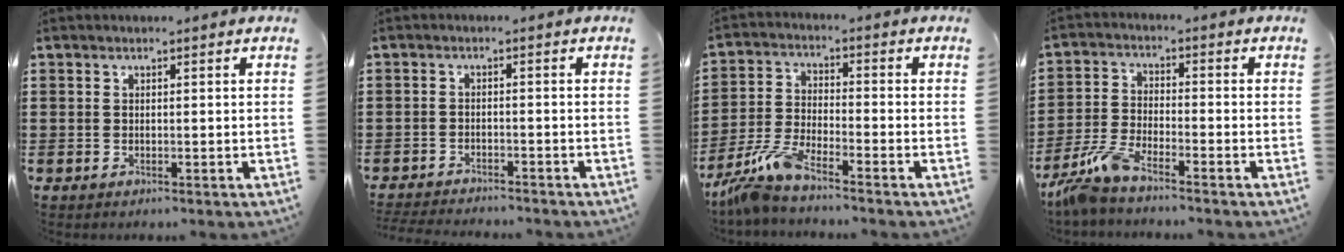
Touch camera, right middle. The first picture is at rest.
{"total": 2.4, "force": [-2.4, 0.0, 0.1], "torque": [-0.004, -0.002, -0.051]}
{"total": 7.1, "force": [-6.0, 0.4, 3.7], "torque": [-0.099, -0.018, -0.121]}
{"total": 6.4, "force": [-5.3, 0.8, 3.5], "torque": [-0.098, -0.016, -0.107]}